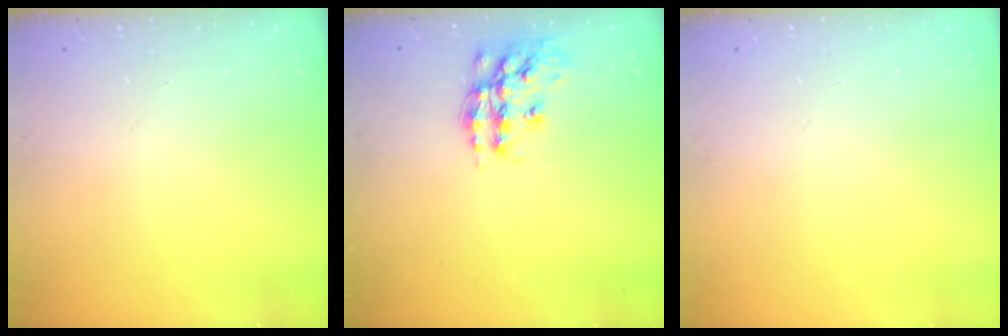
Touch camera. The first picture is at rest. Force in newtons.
{"total": 13.7, "press": 13.7, "slide": 0.9}
{"total": 0.0}